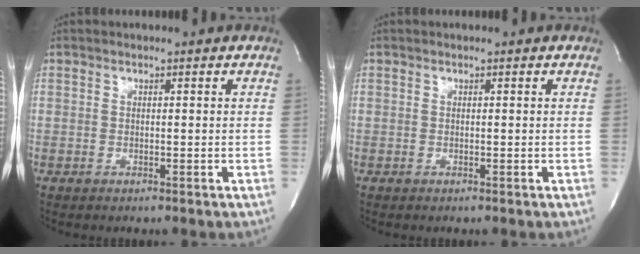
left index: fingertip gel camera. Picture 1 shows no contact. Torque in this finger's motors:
{"motor_torque": [0.00, 0.00, 0.00, 0.00]}